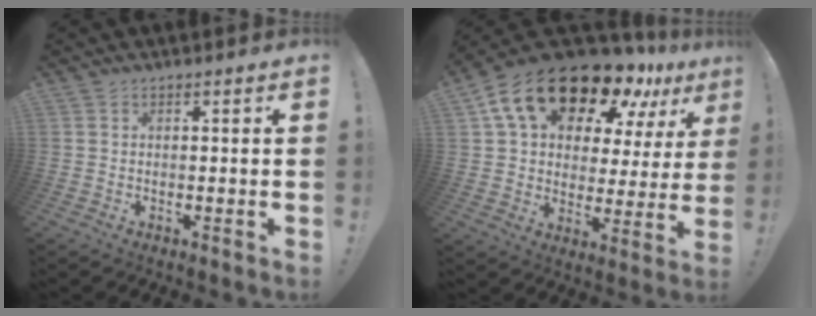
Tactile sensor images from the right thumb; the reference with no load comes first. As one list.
[{"total": 22.3, "force": [14.5, 11.2, 12.8], "torque": [-0.205, -0.090, 0.260]}]